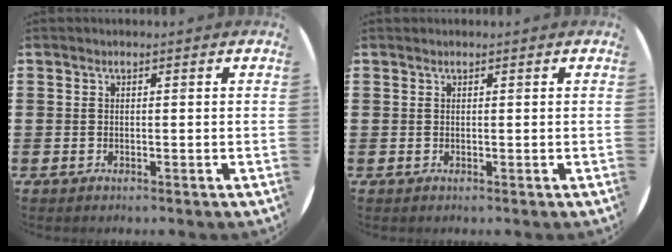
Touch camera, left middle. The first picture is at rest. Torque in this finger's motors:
{"motor_torque": [0.35, -0.29, -0.22, -0.01]}